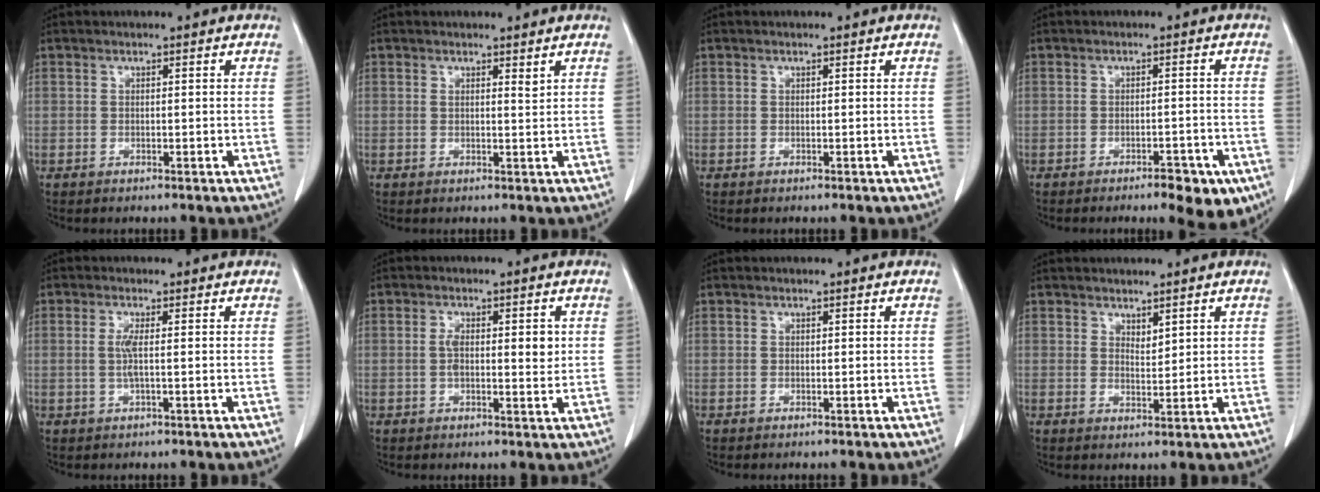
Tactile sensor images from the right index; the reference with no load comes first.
{"total": 1.0, "force": [0.8, 0.1, 0.7], "torque": [-0.012, -0.007, 0.012]}
{"total": 0.0}
{"total": 5.6, "force": [-3.3, 1.7, 4.2], "torque": [-0.044, -0.001, -0.038]}
{"total": 2.2, "force": [0.1, 0.0, 2.2], "torque": [-0.052, -0.001, 0.000]}
{"total": 5.0, "force": [0.6, 1.9, 4.6], "torque": [-0.077, 0.005, 0.009]}
{"total": 0.0}
{"total": 1.8, "force": [1.4, 0.6, 0.9], "torque": [-0.014, -0.009, 0.030]}